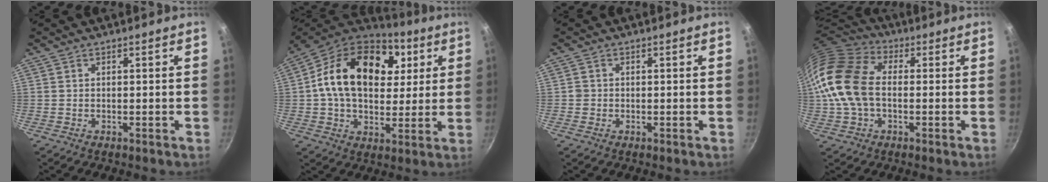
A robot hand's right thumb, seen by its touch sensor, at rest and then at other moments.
{"total": 23.6, "force": [6.0, 16.1, 16.2], "torque": [-0.253, 0.007, 0.086]}
{"total": 1.1, "force": [-0.2, 1.0, 0.2], "torque": [-0.001, 0.003, -0.005]}
{"total": 16.6, "force": [-0.4, 11.5, 12.0], "torque": [-0.223, 0.031, -0.021]}